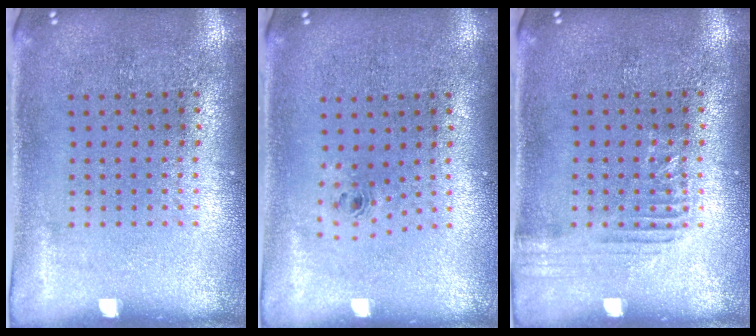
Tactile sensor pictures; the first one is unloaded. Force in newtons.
{"total": 0.7, "press": 0.3, "slide": 0.7}
{"total": 1.3, "press": 1.3, "slide": 0.2}